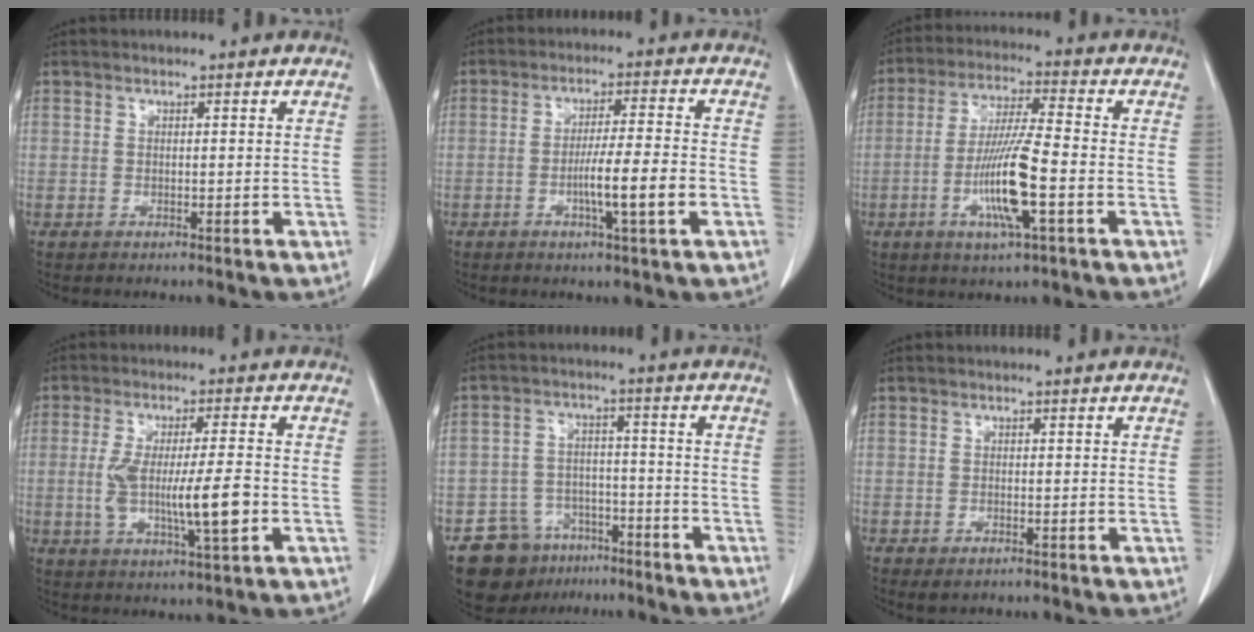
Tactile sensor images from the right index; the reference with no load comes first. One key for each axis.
{"total": 7.9, "fx": -2.5, "fy": -0.3, "fz": 7.5, "tx": -0.124, "ty": -0.004, "tz": -0.044}
{"total": 11.2, "fx": -3.3, "fy": 0.4, "fz": 10.7, "tx": -0.210, "ty": -0.012, "tz": -0.066}
{"total": 10.6, "fx": -1.6, "fy": 1.2, "fz": 10.4, "tx": -0.194, "ty": -0.005, "tz": -0.027}
{"total": 9.5, "fx": -6.4, "fy": 6.7, "fz": 2.1, "tx": -0.038, "ty": 0.025, "tz": -0.099}
{"total": 1.6, "fx": -1.0, "fy": 0.7, "fz": 1.0, "tx": -0.018, "ty": -0.002, "tz": -0.009}